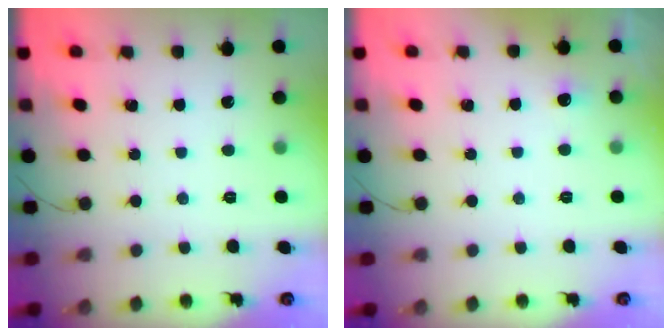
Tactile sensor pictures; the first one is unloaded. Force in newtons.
{"total": 3.2, "press": 2.9, "slide": 1.5}